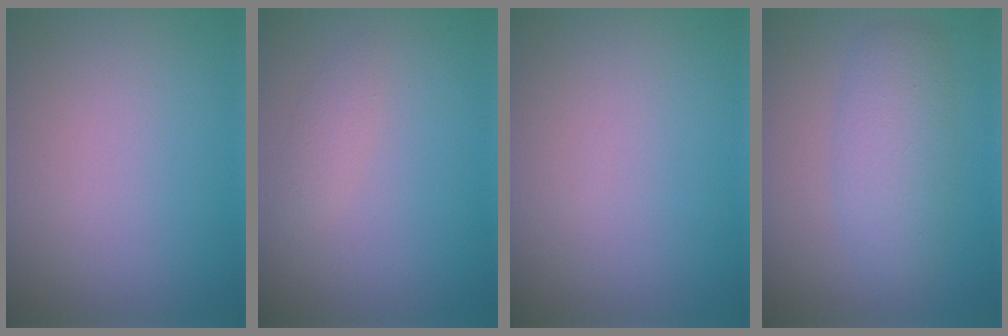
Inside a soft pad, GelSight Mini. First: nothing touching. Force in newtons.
{"total": 1.2, "press": 1.2, "slide": 0.0}
{"total": 0.0}
{"total": 4.1, "press": 4.1, "slide": 0.2}